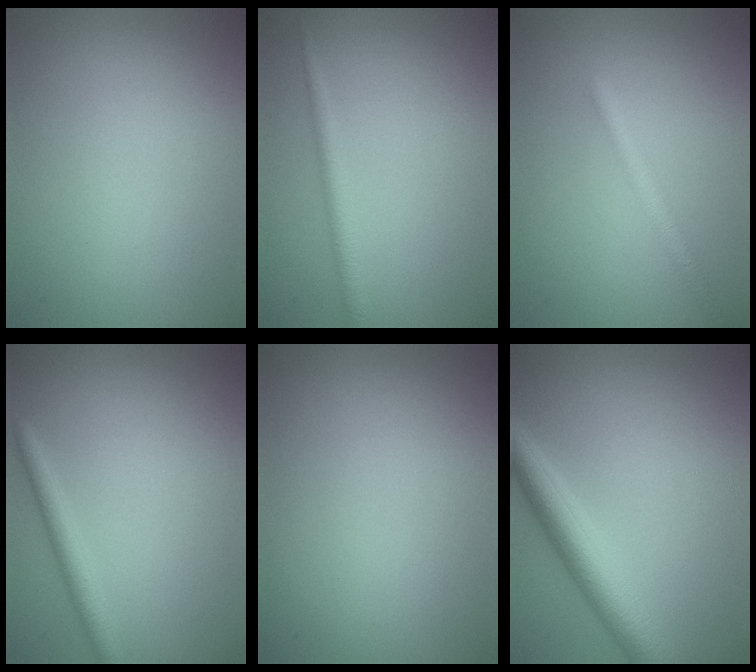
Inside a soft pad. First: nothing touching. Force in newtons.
{"total": 1.8, "press": 1.8, "slide": 0.1}
{"total": 2.2, "press": 2.2, "slide": 0.0}
{"total": 2.1, "press": 2.0, "slide": 0.2}
{"total": 0.0}
{"total": 4.9, "press": 4.9, "slide": 0.2}